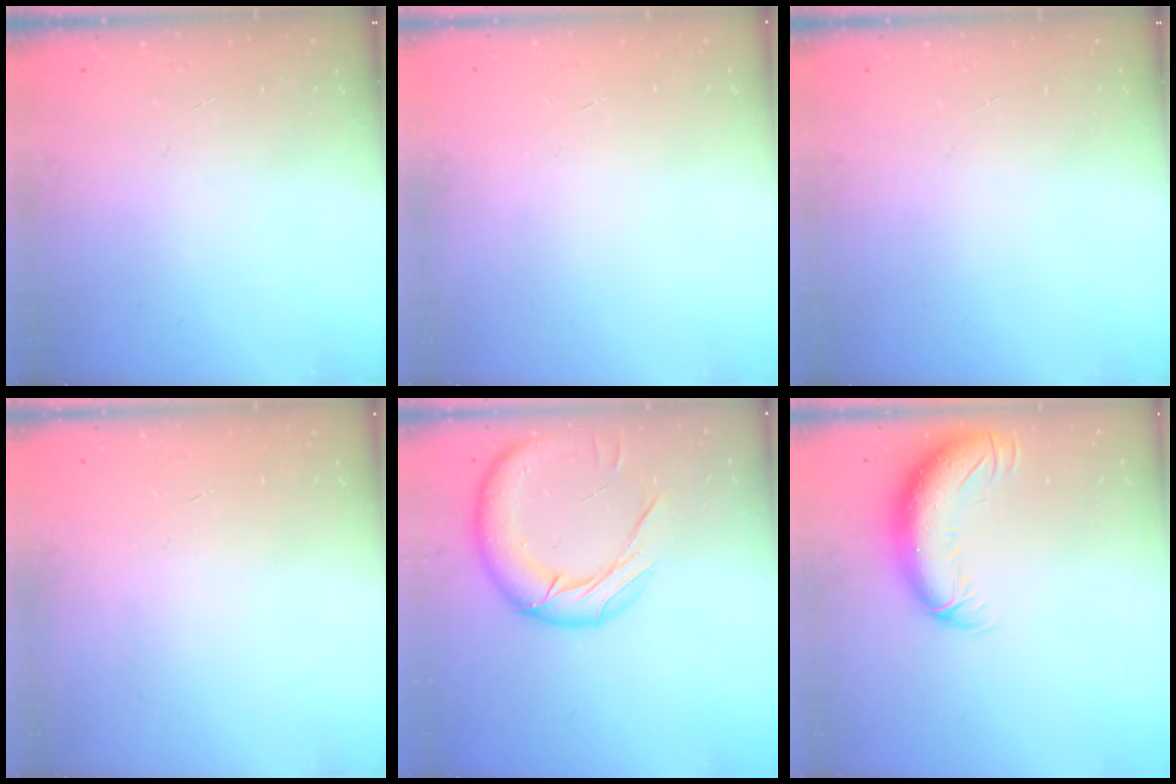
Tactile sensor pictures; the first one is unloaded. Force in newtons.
{"total": 0.0}
{"total": 0.0}
{"total": 0.0}
{"total": 16.4, "press": 16.2, "slide": 2.7}
{"total": 13.7, "press": 13.3, "slide": 3.1}